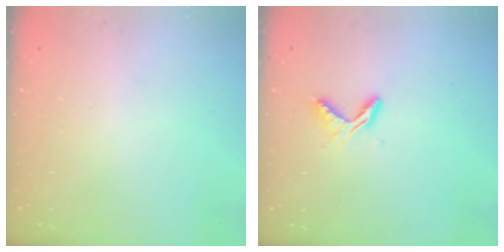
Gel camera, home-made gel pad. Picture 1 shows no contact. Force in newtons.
{"total": 5.8, "press": 5.7, "slide": 0.4}